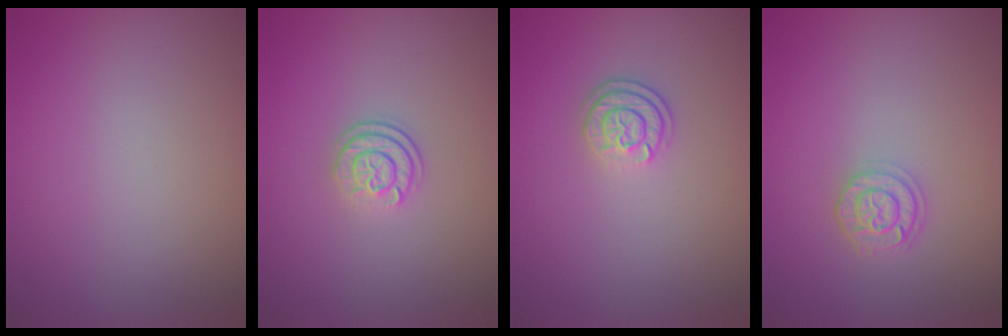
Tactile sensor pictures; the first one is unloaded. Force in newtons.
{"total": 2.4, "press": 1.8, "slide": 1.5}
{"total": 2.5, "press": 2.0, "slide": 1.5}
{"total": 2.5, "press": 2.0, "slide": 1.4}